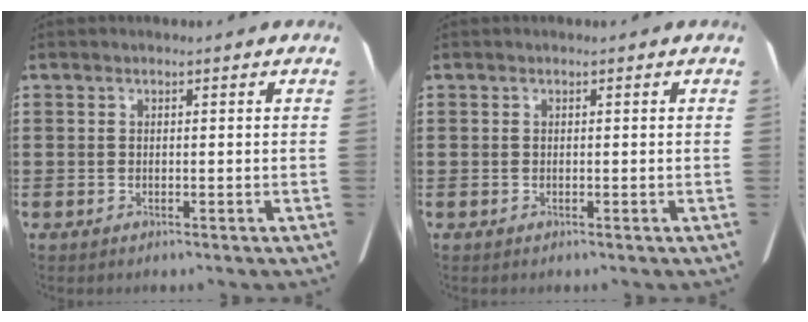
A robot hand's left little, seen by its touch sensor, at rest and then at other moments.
{"total": 0.0}